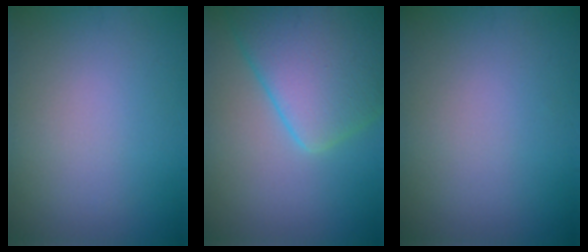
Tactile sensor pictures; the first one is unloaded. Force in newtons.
{"total": 9.3, "press": 9.3, "slide": 0.4}
{"total": 0.0}